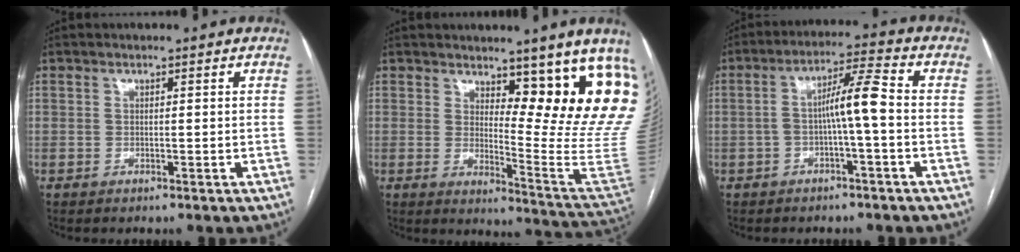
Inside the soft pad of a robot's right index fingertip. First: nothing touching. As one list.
[{"total": 14.5, "force": [9.3, 1.8, 10.9], "torque": [-0.127, -0.030, 0.110]}, {"total": 6.7, "force": [-1.0, 0.2, 6.6], "torque": [-0.116, 0.025, -0.016]}]